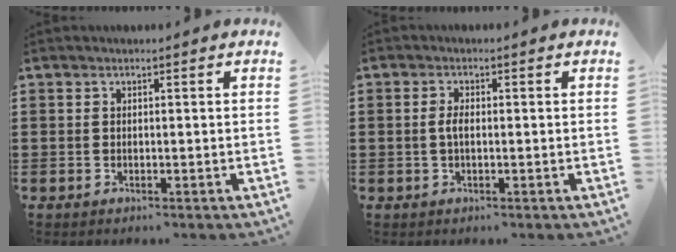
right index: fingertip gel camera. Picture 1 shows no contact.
{"total": 2.2, "force": [-0.2, 0.9, 2.1], "torque": [-0.047, -0.002, -0.006]}